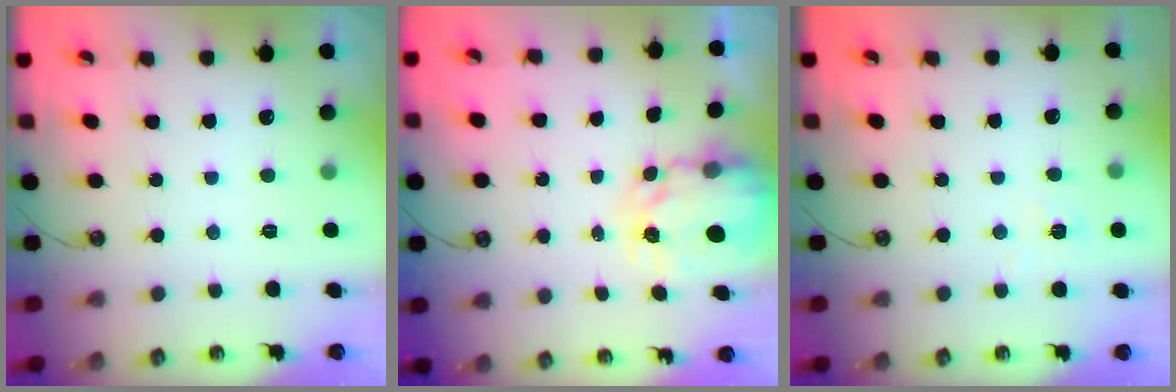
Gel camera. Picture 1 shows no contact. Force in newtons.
{"total": 4.1, "press": 4.1, "slide": 0.4}
{"total": 4.2, "press": 4.2, "slide": 0.5}